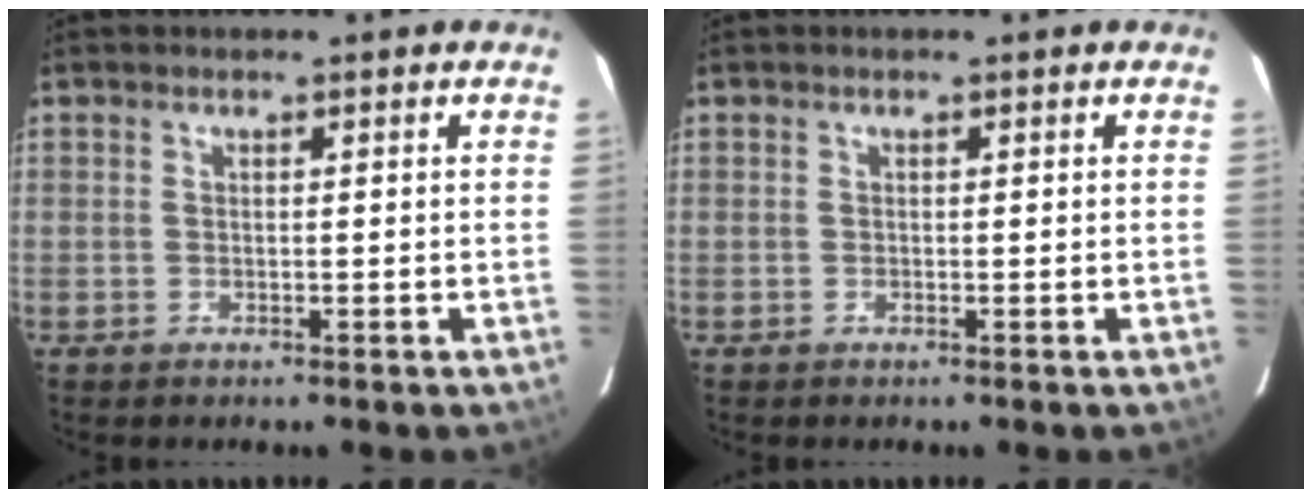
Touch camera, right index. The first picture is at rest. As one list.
[{"total": 0.0}]